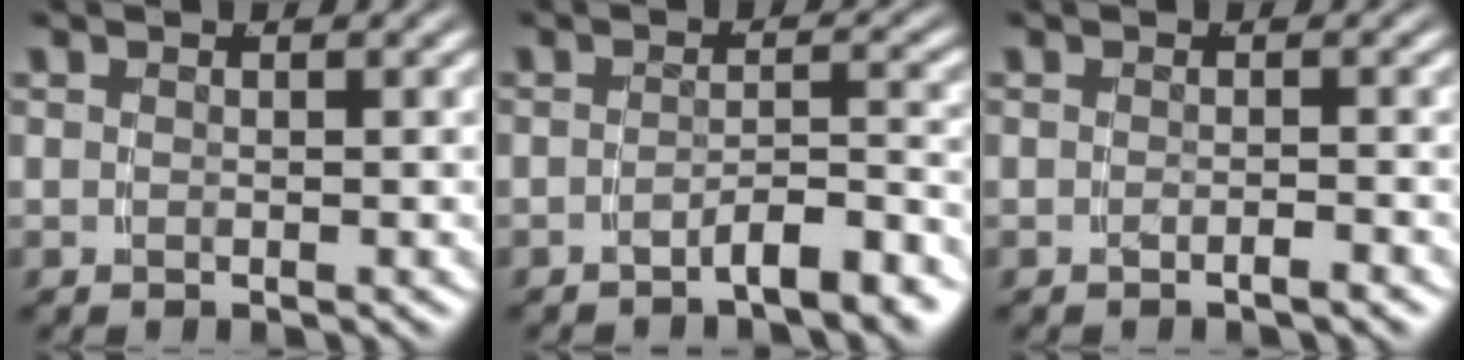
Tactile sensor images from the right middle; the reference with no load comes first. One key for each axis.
{"total": 3.8, "fx": -3.3, "fy": 0.2, "fz": 2.0, "tx": -0.018, "ty": 0.001, "tz": -0.053}
{"total": 1.1, "fx": -0.8, "fy": -0.7, "fz": 0.2, "tx": 0.000, "ty": 0.004, "tz": -0.016}